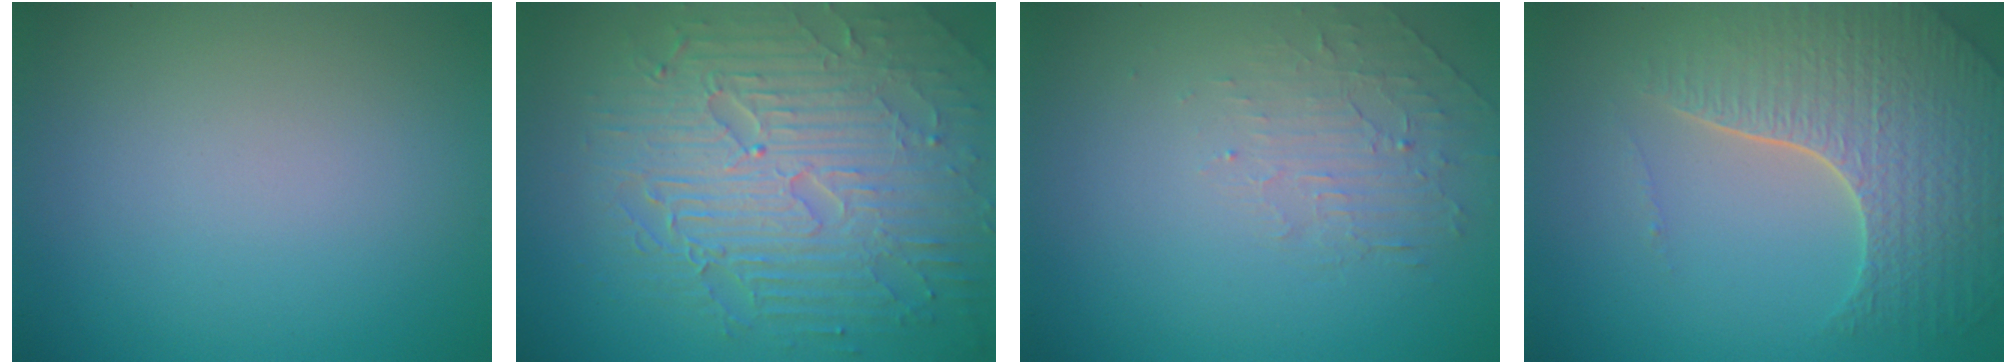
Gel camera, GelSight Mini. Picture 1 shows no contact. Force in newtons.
{"total": 9.7, "press": 6.5, "slide": 7.2}
{"total": 1.9, "press": 0.6, "slide": 1.8}
{"total": 6.5, "press": 5.0, "slide": 4.2}